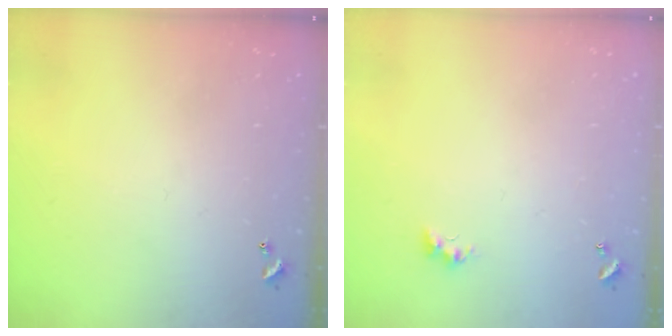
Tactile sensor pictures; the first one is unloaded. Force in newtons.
{"total": 2.7, "press": 2.6, "slide": 0.6}